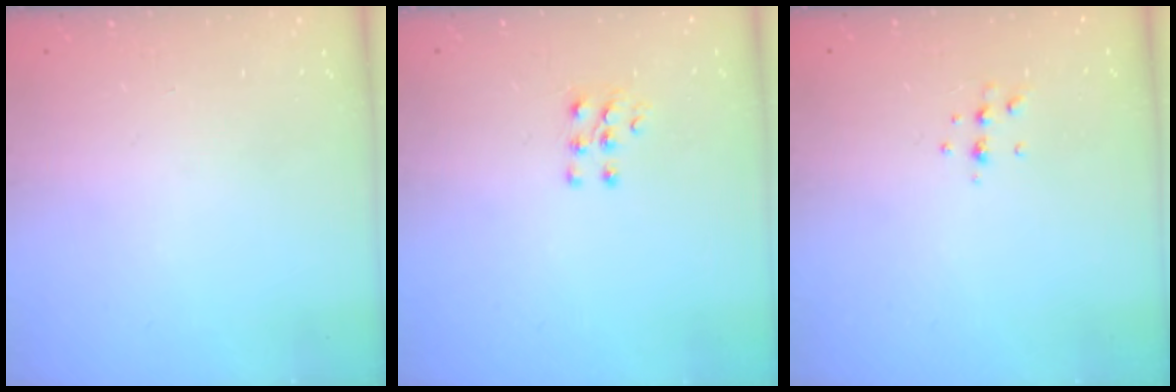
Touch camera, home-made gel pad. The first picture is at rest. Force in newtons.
{"total": 5.5, "press": 5.4, "slide": 1.1}
{"total": 5.3, "press": 5.2, "slide": 1.4}